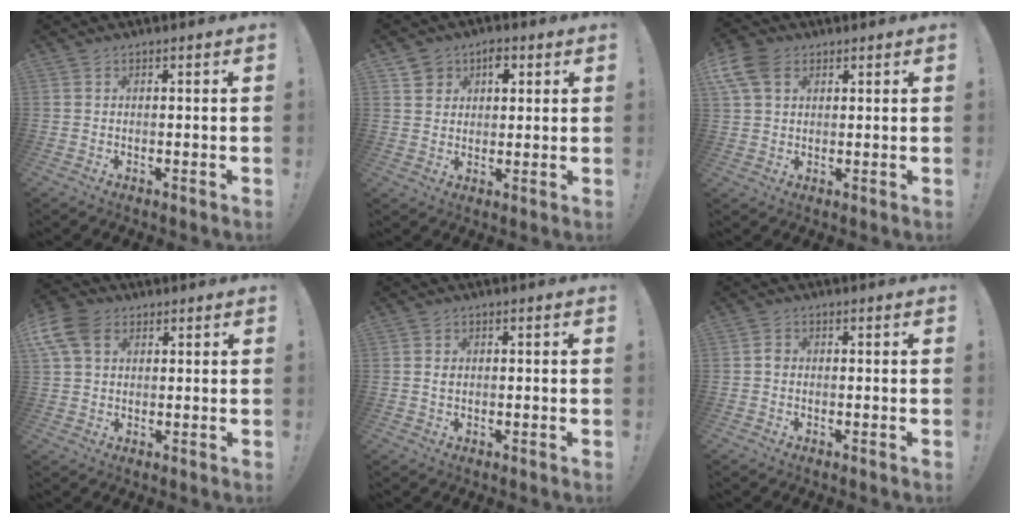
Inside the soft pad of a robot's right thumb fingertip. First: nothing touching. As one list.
[{"total": 6.3, "force": [2.8, 5.3, 1.9], "torque": [-0.021, -0.013, 0.050]}, {"total": 9.4, "force": [3.9, 6.4, 5.8], "torque": [-0.114, -0.004, 0.078]}, {"total": 10.3, "force": [3.8, 7.2, 6.3], "torque": [-0.130, -0.002, 0.074]}, {"total": 1.1, "force": [-0.1, 0.9, 0.6], "torque": [-0.007, 0.002, -0.003]}, {"total": 1.3, "force": [-0.4, 1.1, 0.7], "torque": [-0.016, 0.007, -0.006]}]